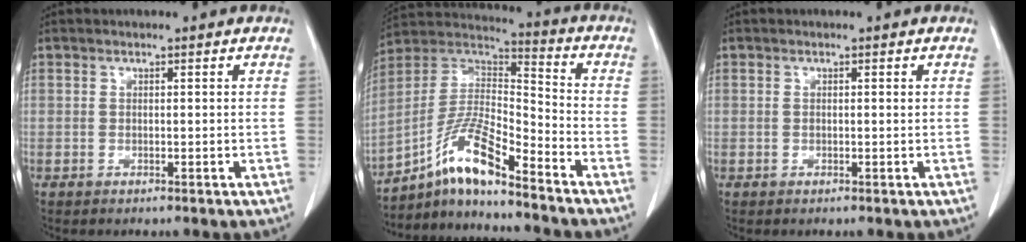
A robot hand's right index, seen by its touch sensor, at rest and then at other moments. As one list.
[{"total": 12.8, "force": [-8.9, 1.5, 9.1], "torque": [-0.182, 0.016, -0.161]}, {"total": 0.6, "force": [0.1, 0.1, 0.6], "torque": [-0.014, 0.001, 0.004]}]